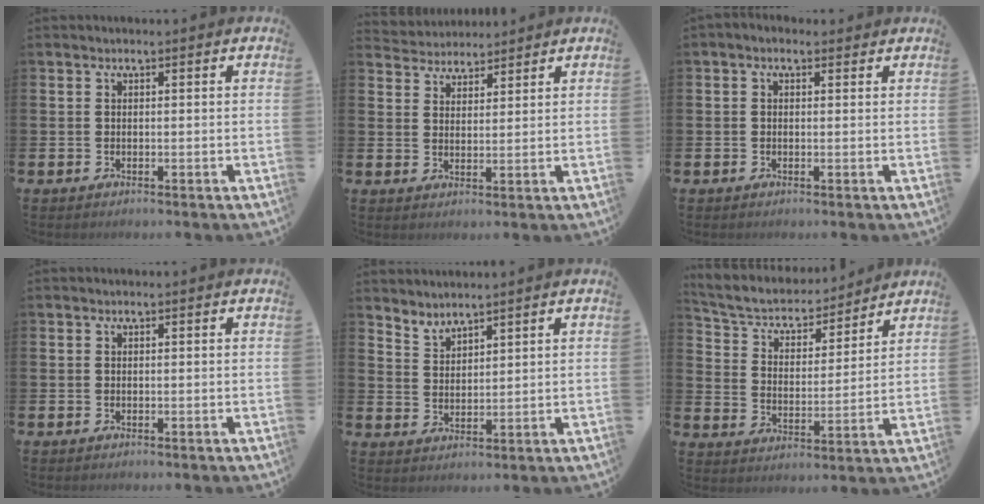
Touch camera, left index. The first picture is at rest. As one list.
[{"total": 3.9, "force": [3.7, 1.0, -0.6], "torque": [-0.005, -0.017, 0.068]}, {"total": 0.9, "force": [0.3, 0.7, 0.6], "torque": [-0.004, 0.007, 0.002]}, {"total": 0.0}, {"total": 3.1, "force": [3.0, 0.1, -0.4], "torque": [-0.001, -0.018, 0.057]}, {"total": 6.3, "force": [5.9, 1.9, 1.2], "torque": [-0.057, -0.047, 0.099]}]